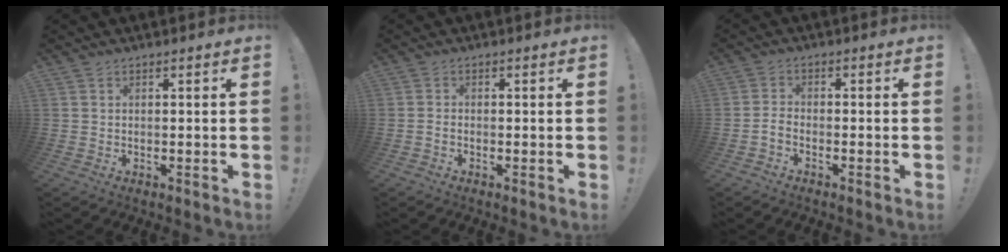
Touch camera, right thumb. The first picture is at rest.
{"total": 1.0, "force": [-0.8, 0.1, 0.6], "torque": [-0.012, 0.003, -0.013]}
{"total": 2.6, "force": [-1.9, 0.7, 1.6], "torque": [-0.034, 0.007, -0.034]}